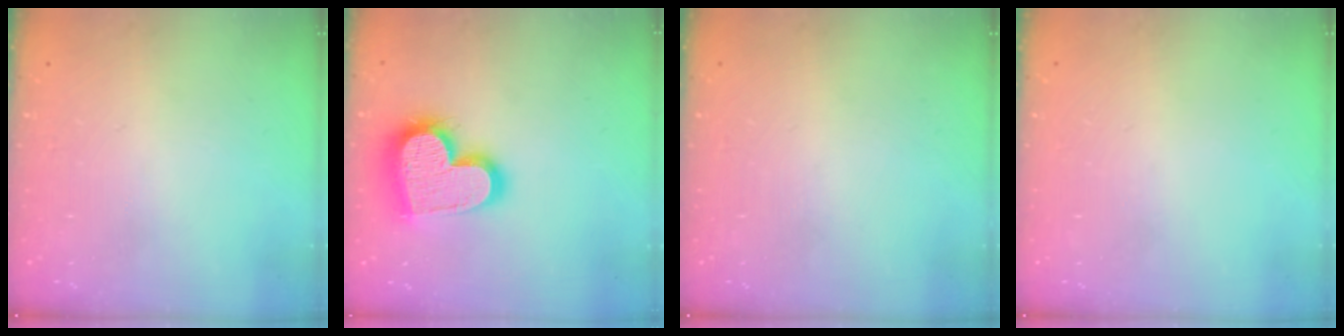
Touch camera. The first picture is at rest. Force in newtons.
{"total": 20.6, "press": 20.5, "slide": 1.4}
{"total": 0.0}
{"total": 0.0}